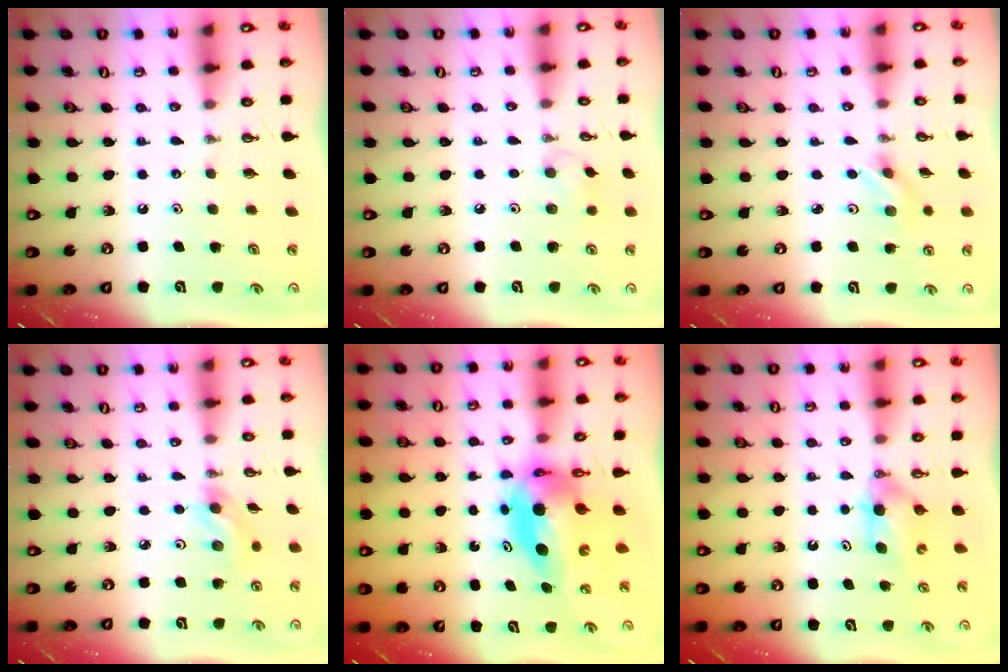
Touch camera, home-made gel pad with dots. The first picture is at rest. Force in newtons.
{"total": 5.6, "press": 5.5, "slide": 1.3}
{"total": 2.2, "press": 2.1, "slide": 0.6}
{"total": 5.9, "press": 5.5, "slide": 2.1}
{"total": 7.6, "press": 7.5, "slide": 0.9}
{"total": 4.4, "press": 4.3, "slide": 0.9}